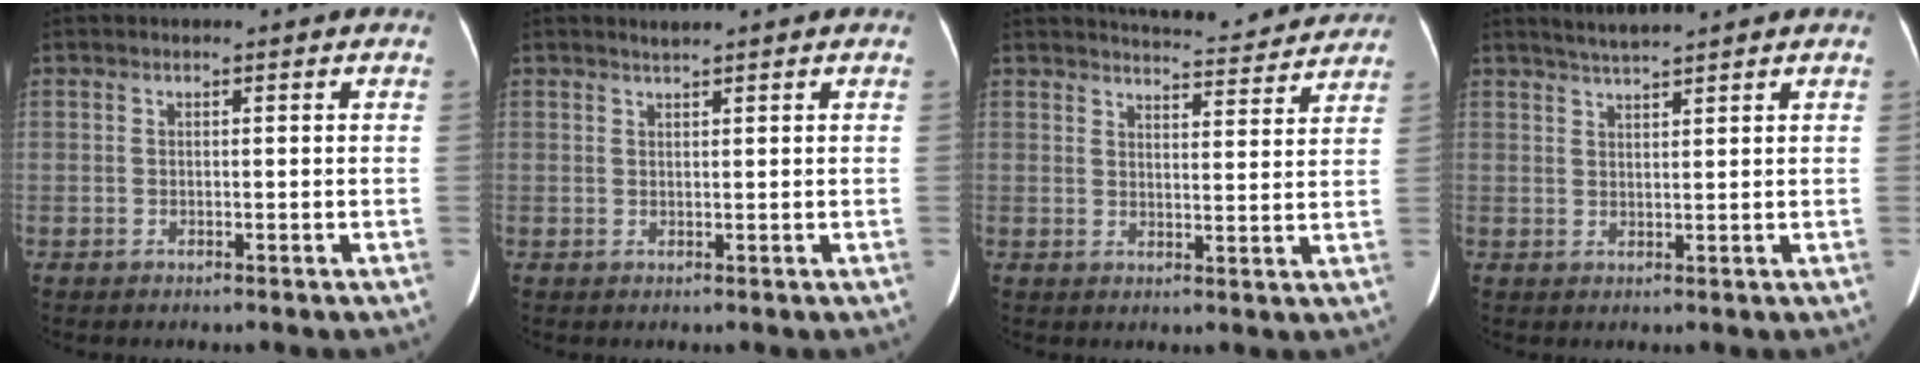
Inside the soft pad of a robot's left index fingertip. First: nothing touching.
{"total": 0.9, "force": [0.9, -0.2, 0.3], "torque": [-0.013, 0.001, 0.021]}
{"total": 11.0, "force": [10.7, 1.2, 2.3], "torque": [-0.029, -0.003, 0.126]}
{"total": 3.3, "force": [3.1, -0.5, 1.2], "torque": [-0.026, 0.011, 0.059]}